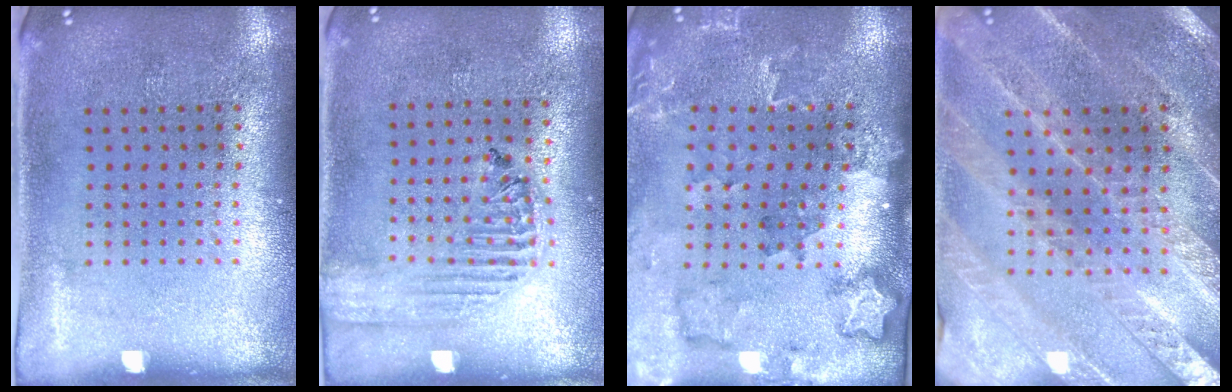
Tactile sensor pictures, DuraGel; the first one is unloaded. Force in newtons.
{"total": 1.7, "press": 1.6, "slide": 0.6}
{"total": 1.8, "press": 1.7, "slide": 0.4}
{"total": 2.3, "press": 2.3, "slide": 0.3}